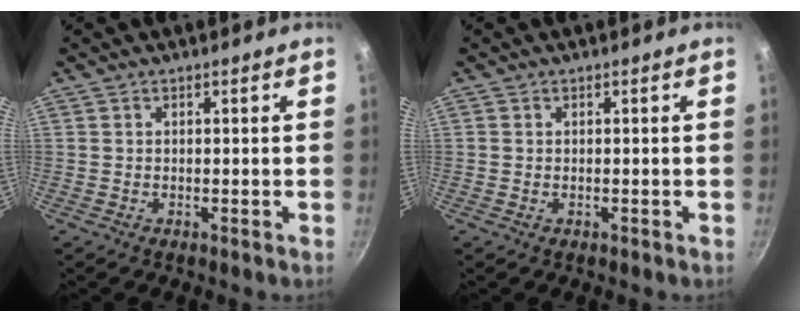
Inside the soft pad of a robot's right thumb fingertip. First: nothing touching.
{"total": 0.0}